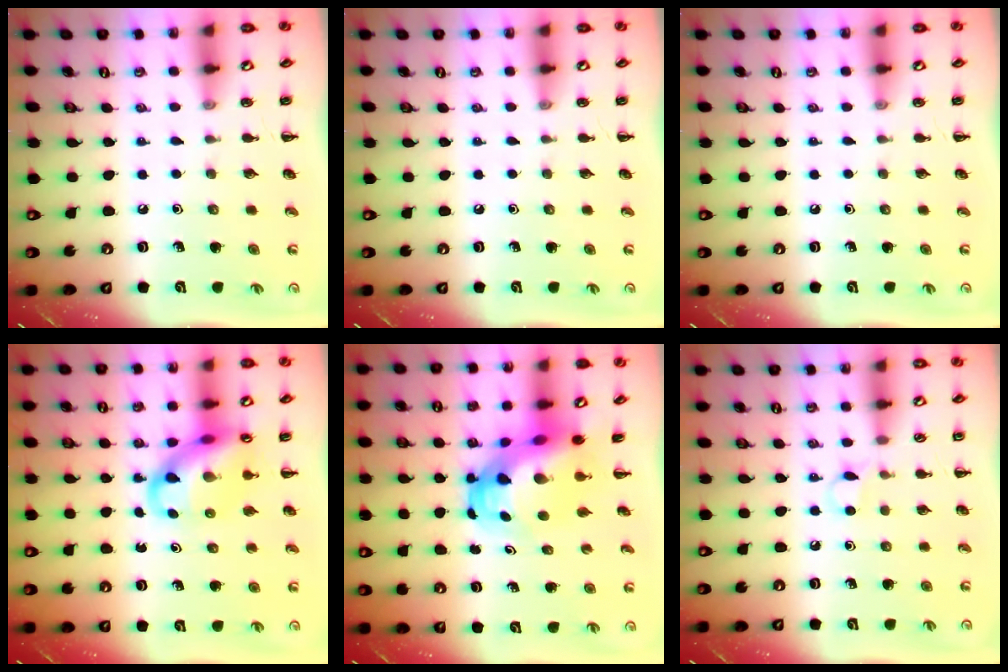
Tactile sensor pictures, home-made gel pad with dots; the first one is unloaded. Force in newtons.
{"total": 0.0}
{"total": 0.0}
{"total": 12.6, "press": 12.2, "slide": 3.3}
{"total": 7.2, "press": 6.9, "slide": 2.2}
{"total": 3.7, "press": 3.5, "slide": 1.1}